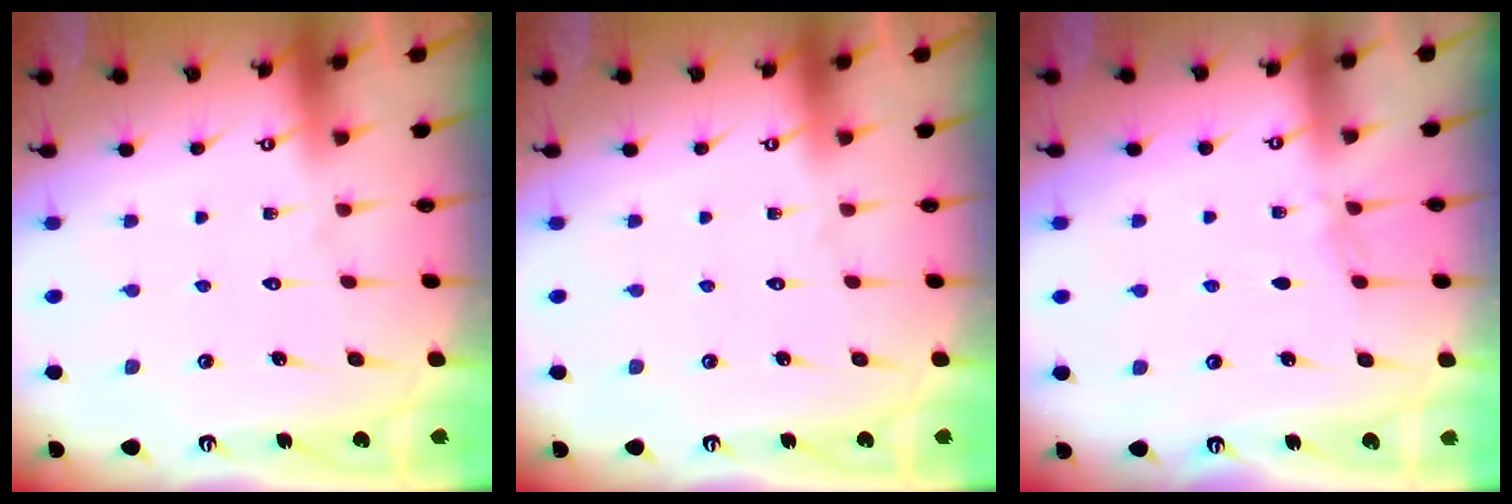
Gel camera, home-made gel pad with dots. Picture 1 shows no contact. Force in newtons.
{"total": 0.0}
{"total": 3.0, "press": 3.0, "slide": 0.5}